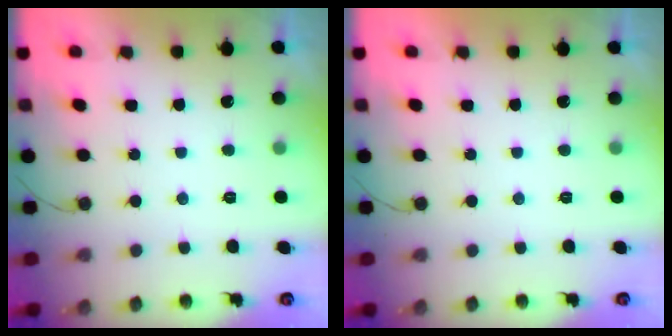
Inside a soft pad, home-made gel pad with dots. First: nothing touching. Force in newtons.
{"total": 1.7, "press": 1.6, "slide": 0.1}